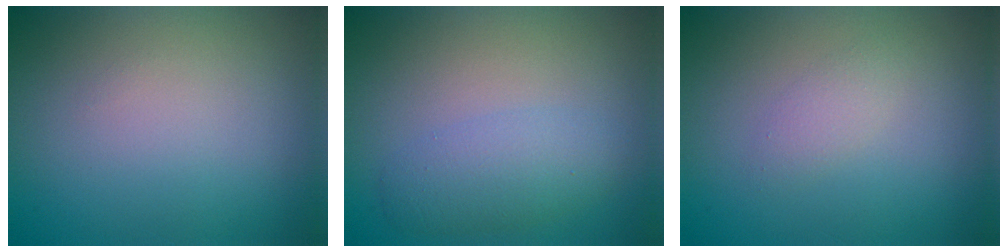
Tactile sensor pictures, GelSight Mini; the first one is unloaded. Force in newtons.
{"total": 3.0, "press": 3.0, "slide": 0.1}
{"total": 1.3, "press": 1.3, "slide": 0.1}